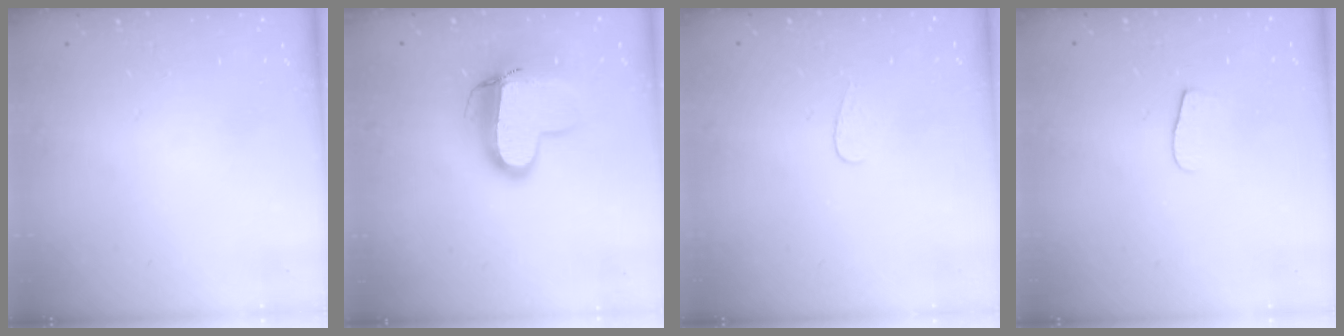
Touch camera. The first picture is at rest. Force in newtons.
{"total": 12.9, "press": 12.8, "slide": 1.4}
{"total": 3.5, "press": 3.5, "slide": 0.3}
{"total": 6.6, "press": 6.6, "slide": 0.5}